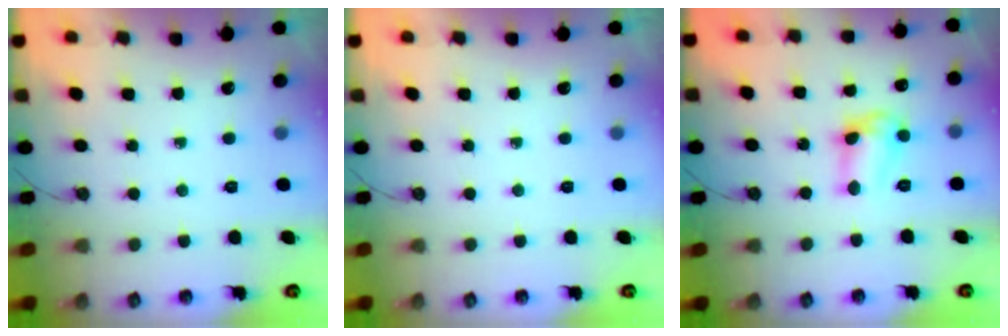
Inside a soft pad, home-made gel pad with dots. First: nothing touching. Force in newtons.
{"total": 0.0}
{"total": 9.9, "press": 9.9, "slide": 0.6}